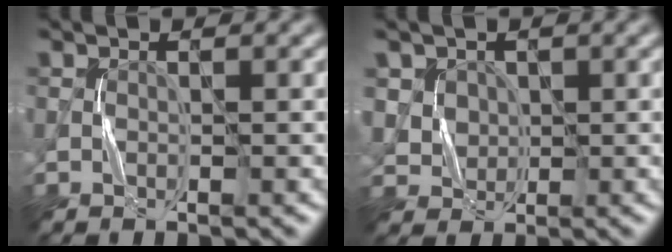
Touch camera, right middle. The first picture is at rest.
{"total": 3.3, "force": [1.5, 2.9, 0.8], "torque": [-0.018, 0.008, 0.034]}